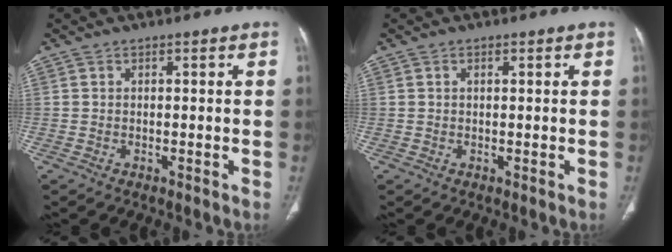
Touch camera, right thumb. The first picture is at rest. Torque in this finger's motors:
{"motor_torque": [-0.12, -0.11, -0.04, 0.23, 0.04]}